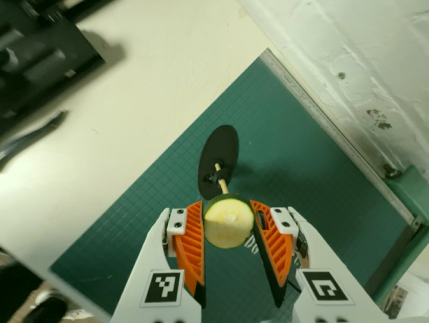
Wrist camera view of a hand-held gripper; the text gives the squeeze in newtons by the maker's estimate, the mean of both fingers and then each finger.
{"total": 9.3, "left": 9.4, "right": 9.3}